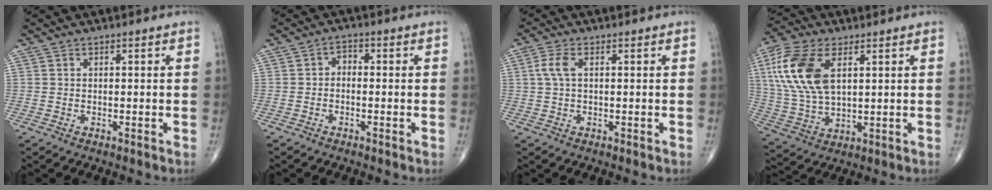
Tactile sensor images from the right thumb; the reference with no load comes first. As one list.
[{"total": 2.1, "force": [-0.4, 1.6, 1.3], "torque": [-0.009, 0.013, -0.017]}, {"total": 3.1, "force": [0.6, 1.6, 2.6], "torque": [-0.067, 0.010, 0.011]}, {"total": 16.1, "force": [5.0, 8.6, 12.8], "torque": [-0.274, -0.005, 0.099]}]